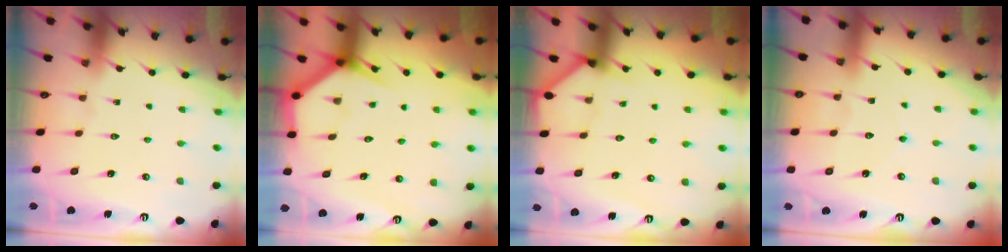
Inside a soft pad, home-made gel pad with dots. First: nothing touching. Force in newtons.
{"total": 3.6, "press": 3.6, "slide": 0.3}
{"total": 2.3, "press": 2.3, "slide": 0.1}
{"total": 3.0, "press": 3.0, "slide": 0.3}